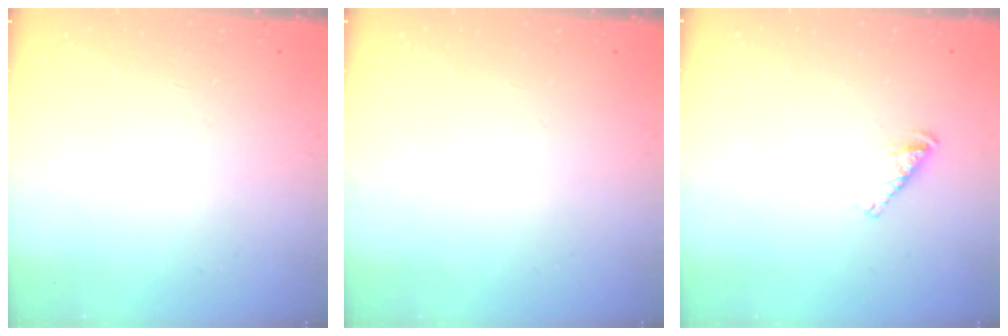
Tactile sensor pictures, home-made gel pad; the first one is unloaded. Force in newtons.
{"total": 0.0}
{"total": 3.3, "press": 3.2, "slide": 0.6}